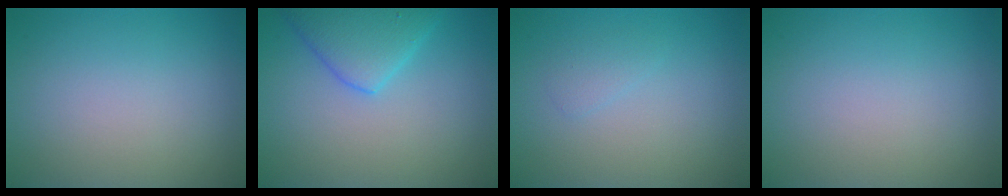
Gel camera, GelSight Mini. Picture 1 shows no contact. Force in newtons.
{"total": 4.4, "press": 4.4, "slide": 0.2}
{"total": 0.9, "press": 0.9, "slide": 0.0}
{"total": 0.0}